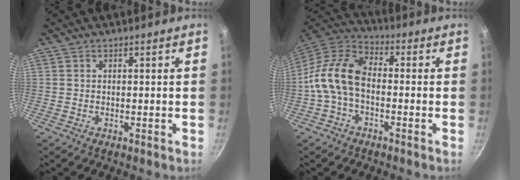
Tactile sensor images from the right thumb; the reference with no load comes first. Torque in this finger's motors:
{"motor_torque": [0.55, 1.22, 0.56, -0.62, 0.42]}